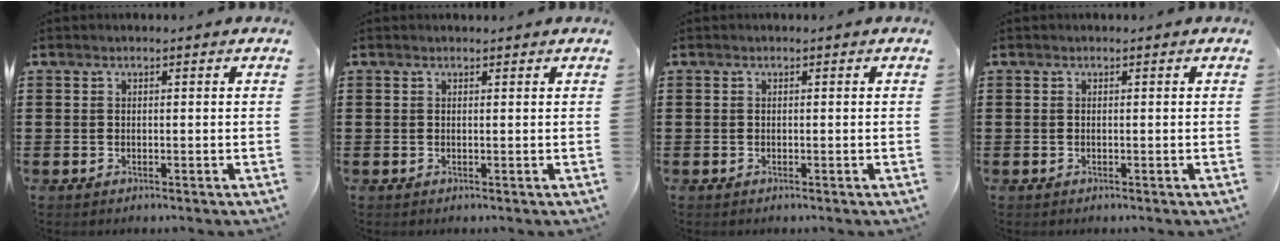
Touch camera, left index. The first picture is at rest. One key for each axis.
{"total": 0.5, "fx": 0.5, "fy": 0.0, "fz": 0.3, "tx": -0.007, "ty": -0.001, "tz": 0.010}
{"total": 0.0}
{"total": 0.0}